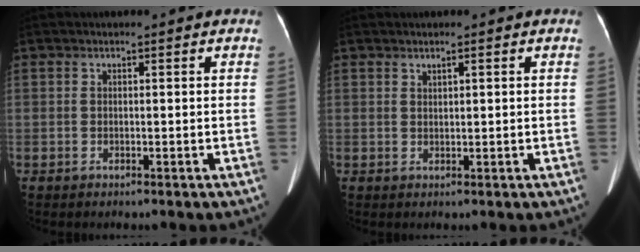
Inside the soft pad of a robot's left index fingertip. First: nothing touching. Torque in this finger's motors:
{"motor_torque": [0.00, 0.00, -0.02, -0.01]}